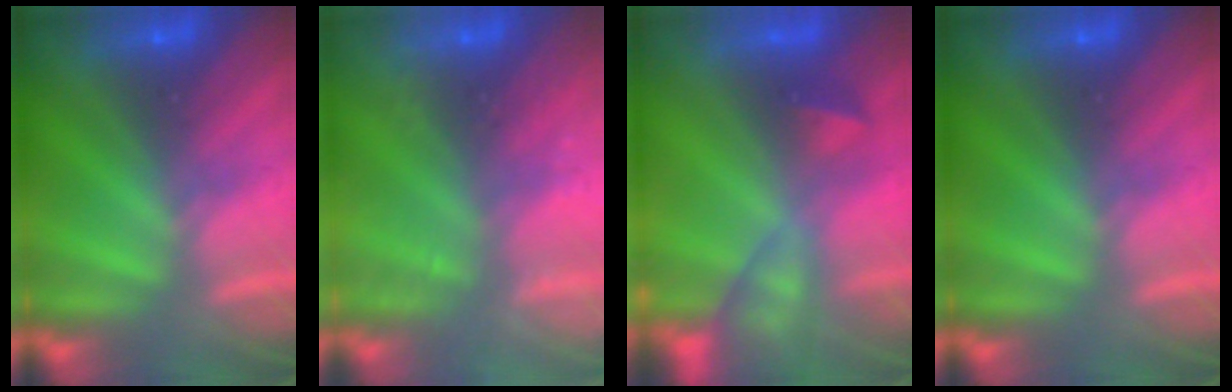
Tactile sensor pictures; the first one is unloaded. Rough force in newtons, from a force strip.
{"total": 2.6}
{"total": 7.0}
{"total": 0.0}